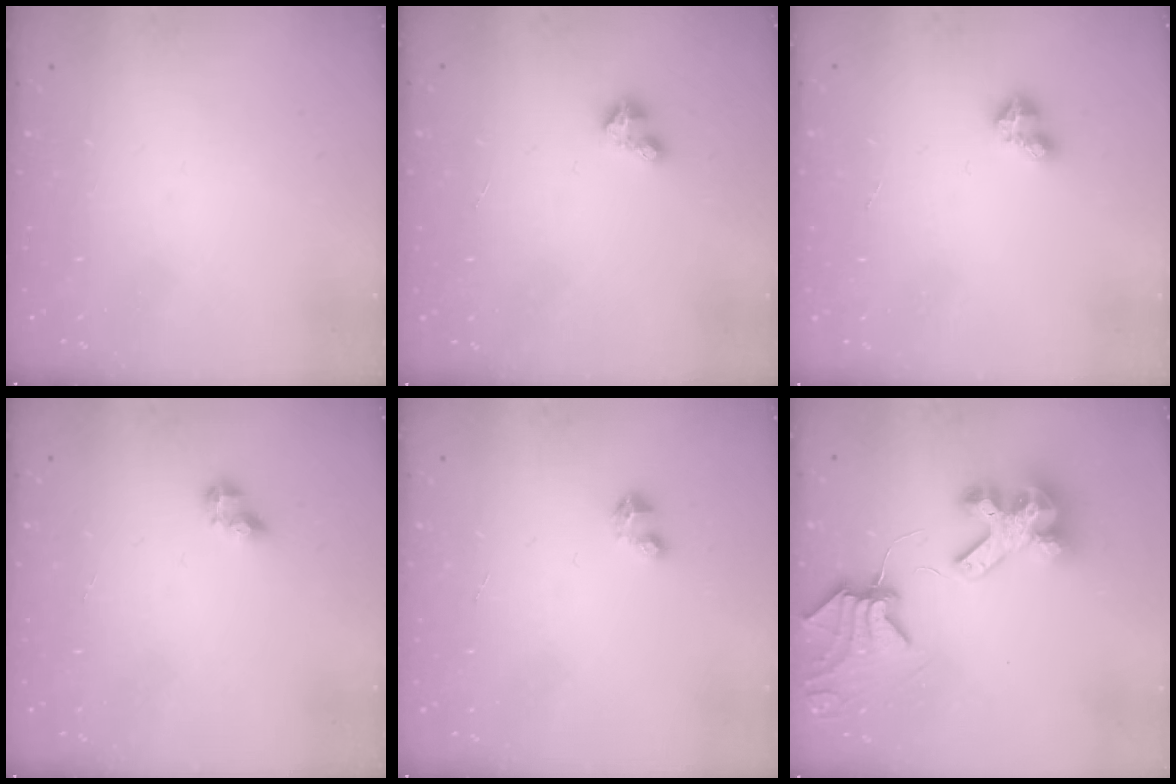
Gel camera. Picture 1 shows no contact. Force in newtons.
{"total": 2.7, "press": 2.7, "slide": 0.3}
{"total": 2.8, "press": 2.8, "slide": 0.2}
{"total": 3.4, "press": 3.4, "slide": 0.5}
{"total": 2.8, "press": 2.8, "slide": 0.1}
{"total": 8.9, "press": 8.8, "slide": 1.1}